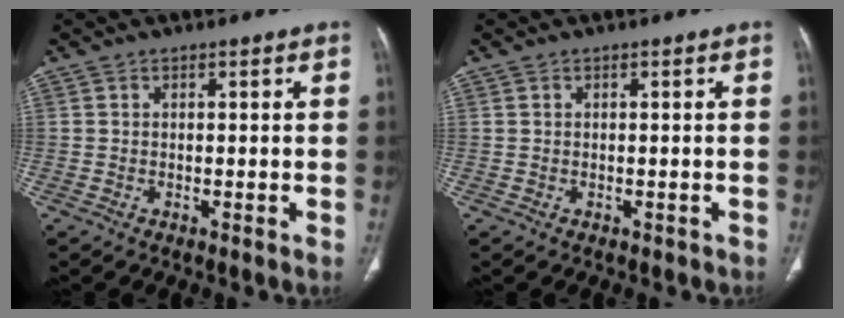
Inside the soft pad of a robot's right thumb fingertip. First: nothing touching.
{"total": 0.6, "force": [-0.1, 0.6, 0.1], "torque": [-0.001, 0.005, 0.003]}